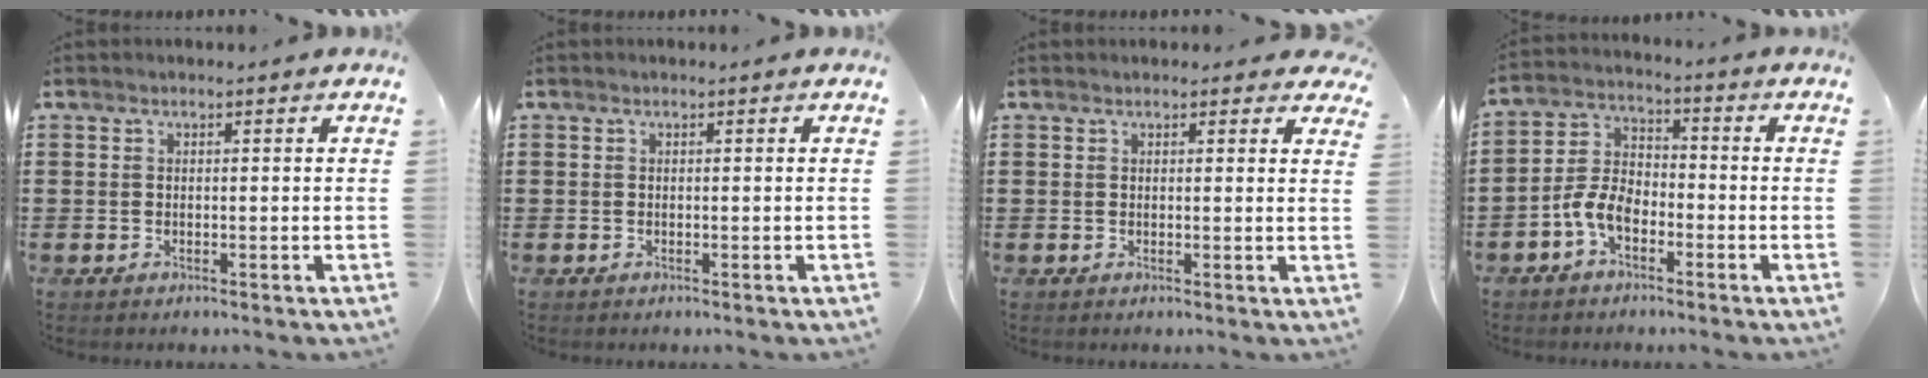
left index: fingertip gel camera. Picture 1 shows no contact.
{"total": 0.0}
{"total": 1.5, "force": [1.3, 0.6, 0.4], "torque": [-0.004, 0.003, 0.024]}
{"total": 5.9, "force": [-3.2, 3.2, 3.8], "torque": [-0.101, 0.004, -0.070]}